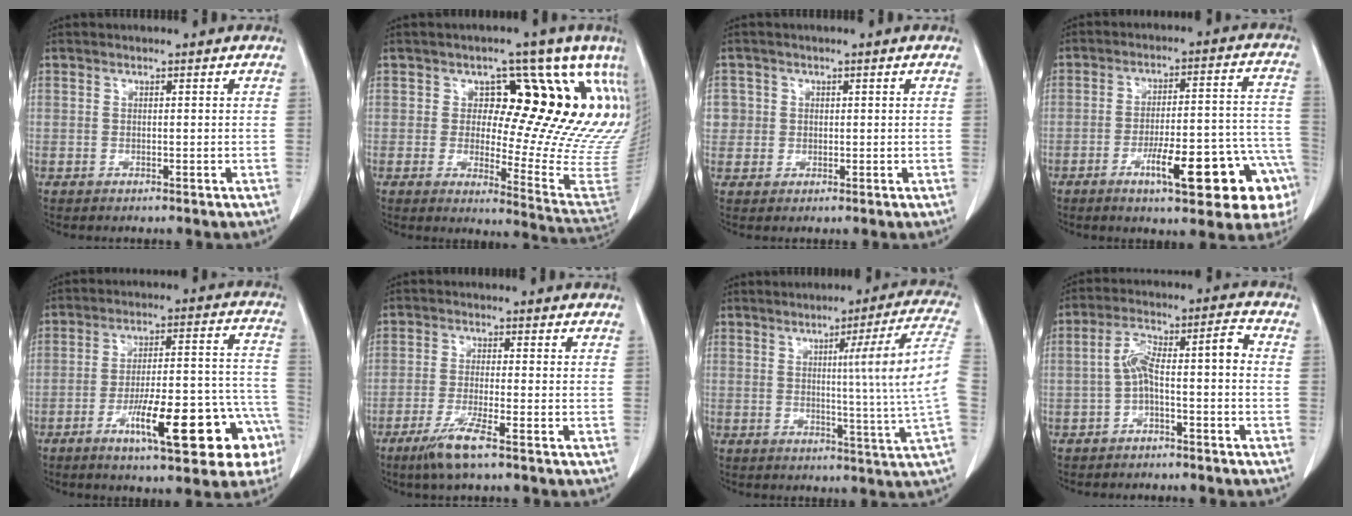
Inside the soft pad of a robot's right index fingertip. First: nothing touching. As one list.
[{"total": 18.3, "force": [7.8, 6.0, 15.4], "torque": [-0.181, -0.011, 0.080]}, {"total": 3.1, "force": [0.5, 3.1, 0.0], "torque": [0.014, 0.007, 0.010]}, {"total": 17.1, "force": [-8.1, 3.6, 14.6], "torque": [-0.117, 0.038, -0.100]}, {"total": 18.1, "force": [-8.6, 4.0, 15.4], "torque": [-0.151, 0.038, -0.111]}, {"total": 5.5, "force": [-3.5, -0.2, 4.2], "torque": [-0.087, -0.015, -0.069]}, {"total": 13.8, "force": [1.0, -2.8, 13.5], "torque": [-0.178, -0.008, 0.013]}, {"total": 7.5, "force": [-1.5, 1.6, 7.2], "torque": [-0.132, 0.045, -0.027]}]